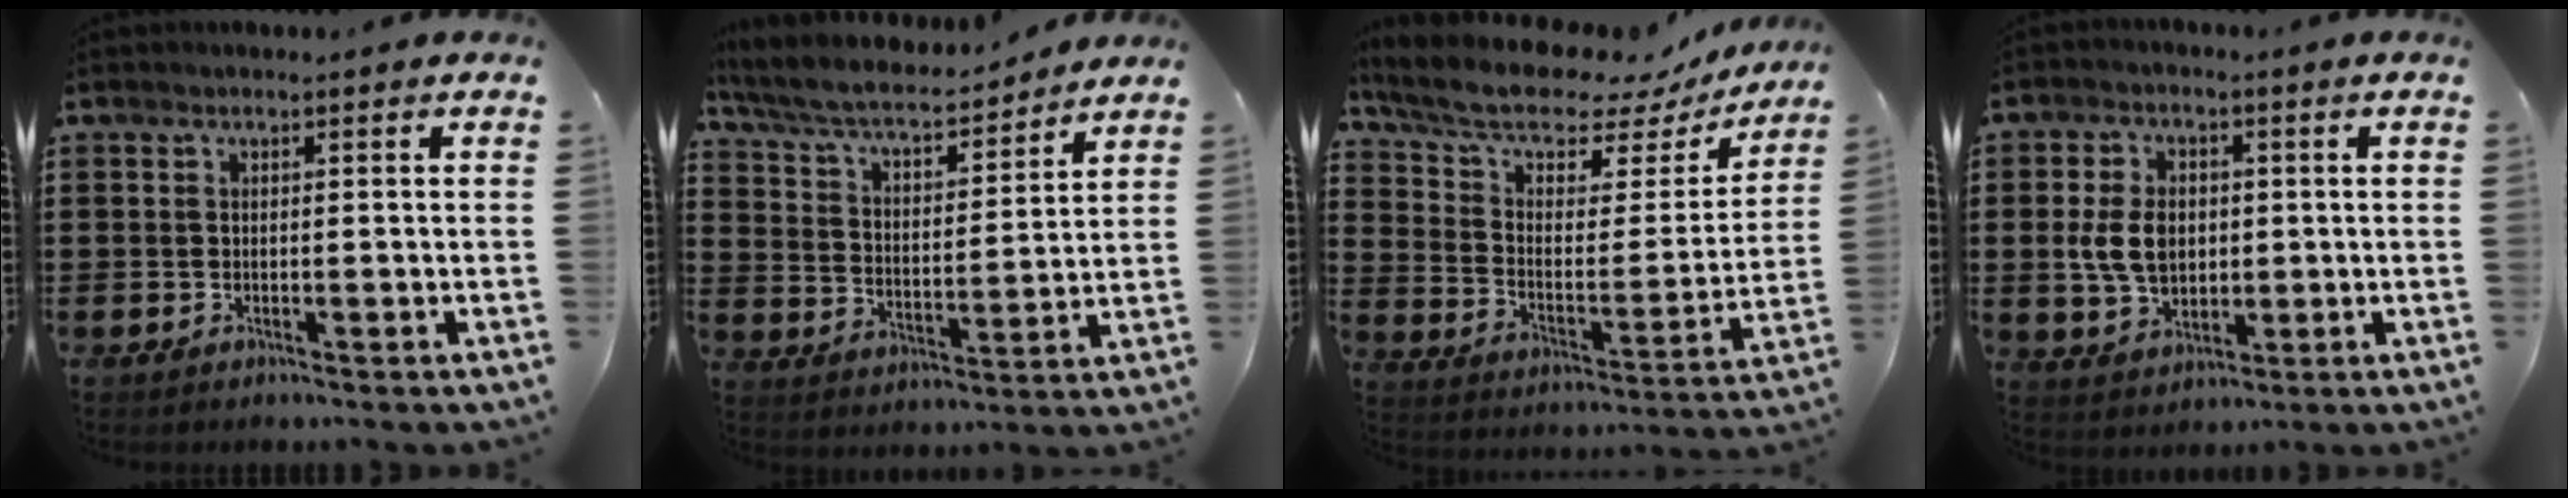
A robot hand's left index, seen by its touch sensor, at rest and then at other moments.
{"total": 6.1, "force": [5.2, 1.1, 2.9], "torque": [-0.078, -0.032, 0.084]}
{"total": 9.7, "force": [8.0, 3.2, 4.5], "torque": [-0.115, -0.047, 0.138]}
{"total": 7.6, "force": [0.3, 5.5, 5.2], "torque": [-0.121, 0.006, -0.001]}